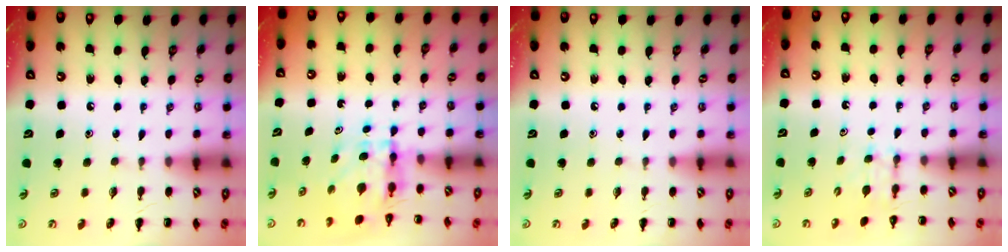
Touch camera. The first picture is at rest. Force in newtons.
{"total": 3.9, "press": 3.9, "slide": 0.3}
{"total": 0.0}
{"total": 2.7, "press": 2.5, "slide": 1.1}